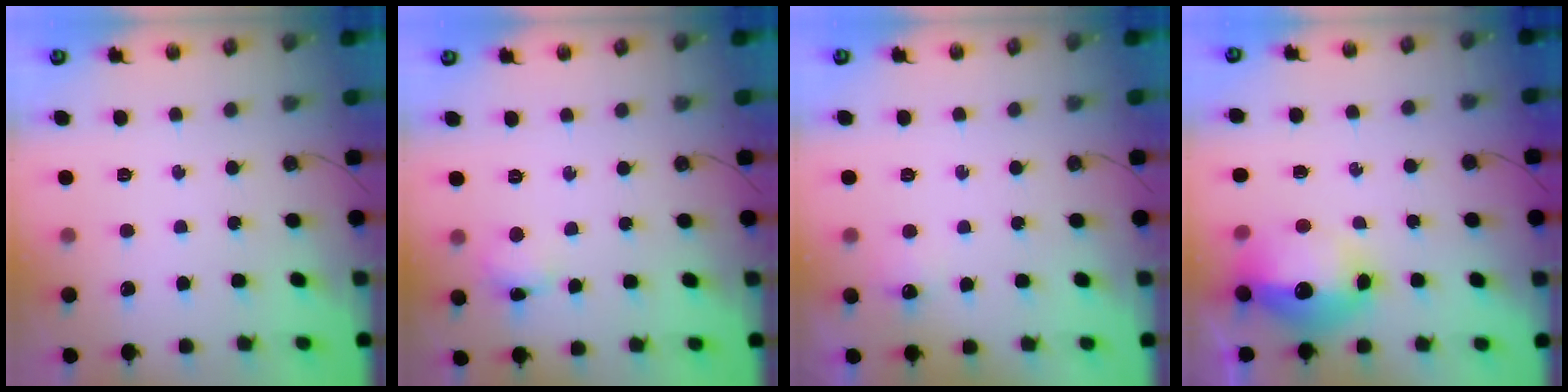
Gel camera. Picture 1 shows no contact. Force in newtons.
{"total": 2.8, "press": 2.8, "slide": 0.5}
{"total": 5.0, "press": 4.9, "slide": 0.7}
{"total": 14.6, "press": 14.5, "slide": 1.5}